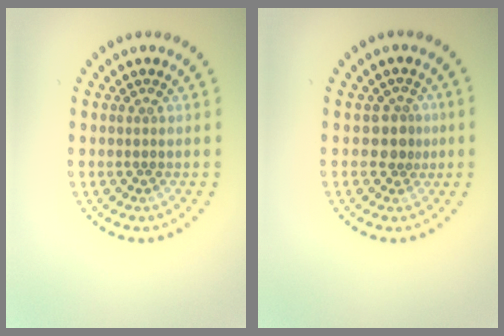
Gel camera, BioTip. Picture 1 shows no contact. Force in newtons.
{"total": 2.1, "press": 1.7, "slide": 1.3}